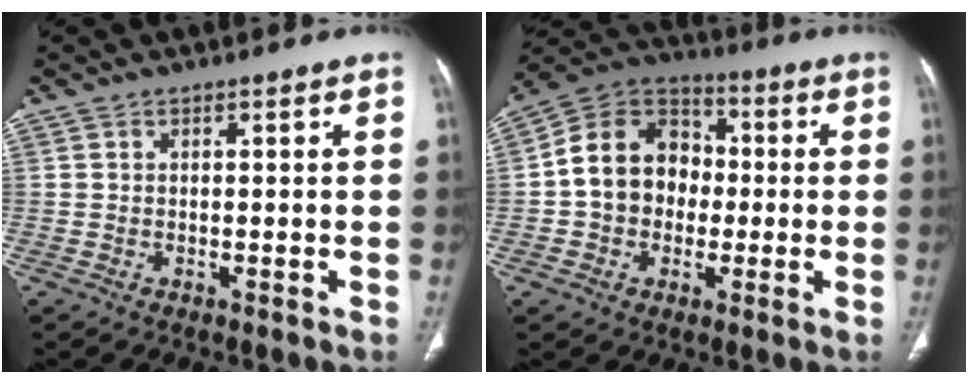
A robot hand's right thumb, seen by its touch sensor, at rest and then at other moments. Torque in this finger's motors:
{"motor_torque": [0.83, 0.90, 1.14, -0.78, 0.27]}